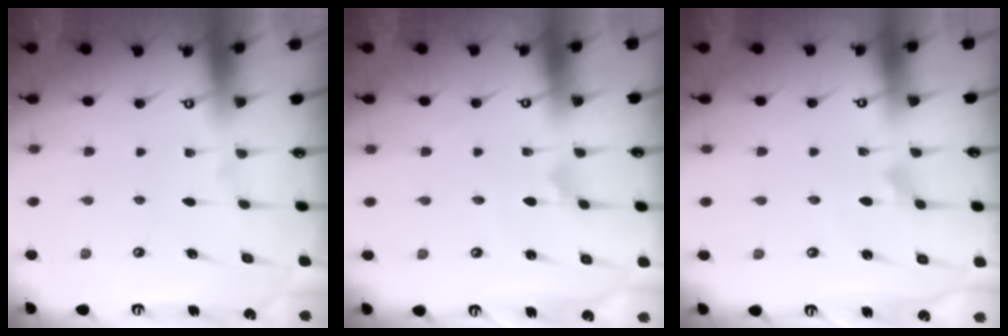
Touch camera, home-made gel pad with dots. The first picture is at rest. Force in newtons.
{"total": 0.9, "press": 0.9, "slide": 0.1}
{"total": 2.2, "press": 2.2, "slide": 0.2}